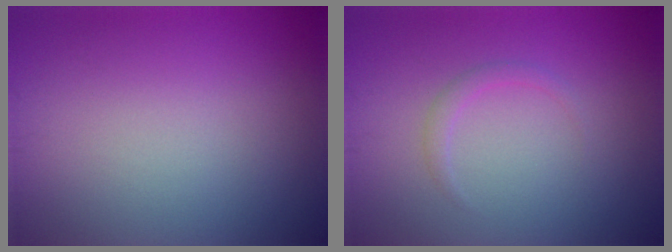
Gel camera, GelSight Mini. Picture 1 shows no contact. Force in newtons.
{"total": 1.1, "press": 1.1, "slide": 0.1}